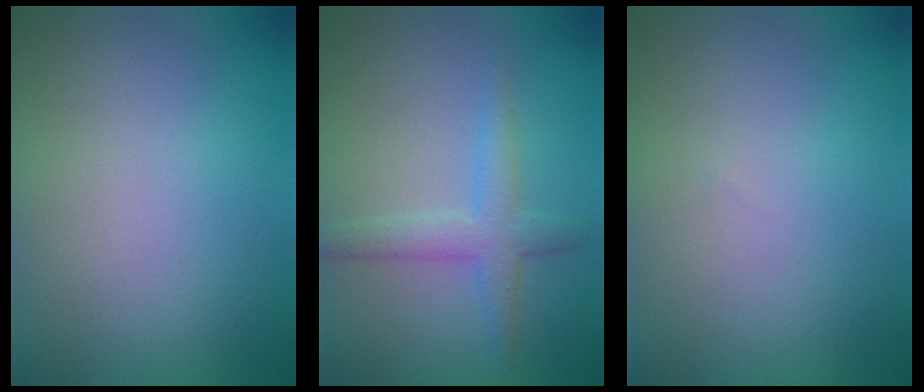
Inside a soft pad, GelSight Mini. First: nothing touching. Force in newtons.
{"total": 2.7, "press": 2.7, "slide": 0.1}
{"total": 0.0}